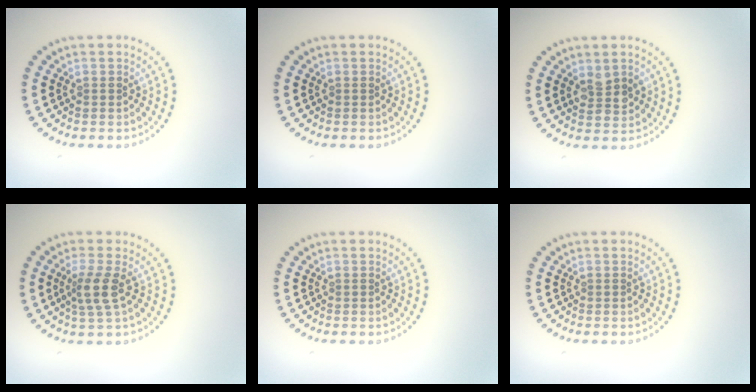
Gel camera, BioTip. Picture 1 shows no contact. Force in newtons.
{"total": 0.0}
{"total": 2.2, "press": 2.1, "slide": 0.4}
{"total": 2.5, "press": 2.0, "slide": 1.4}
{"total": 0.0}
{"total": 0.0}